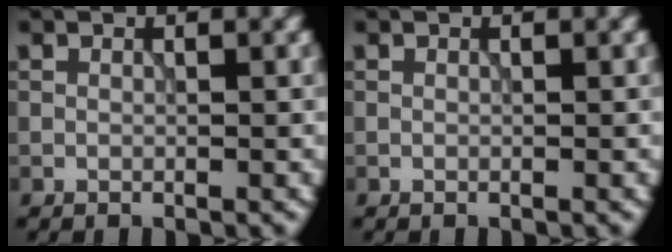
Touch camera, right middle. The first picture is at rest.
{"total": 0.0}